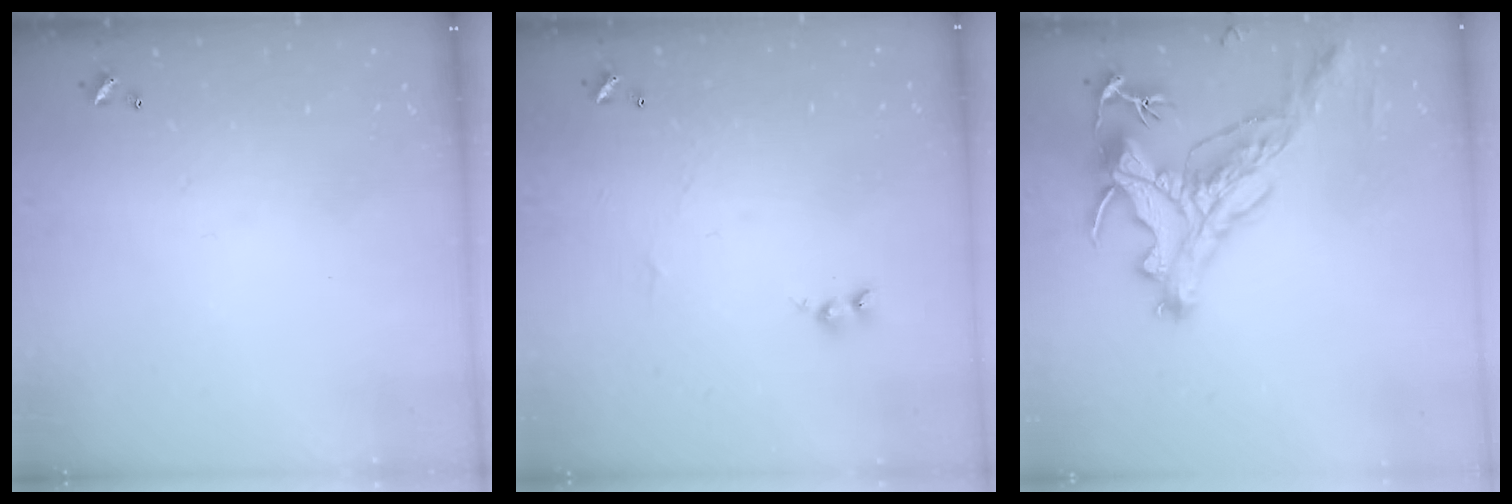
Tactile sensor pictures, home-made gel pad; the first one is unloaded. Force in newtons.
{"total": 1.7, "press": 1.6, "slide": 0.6}
{"total": 3.7, "press": 3.4, "slide": 1.5}